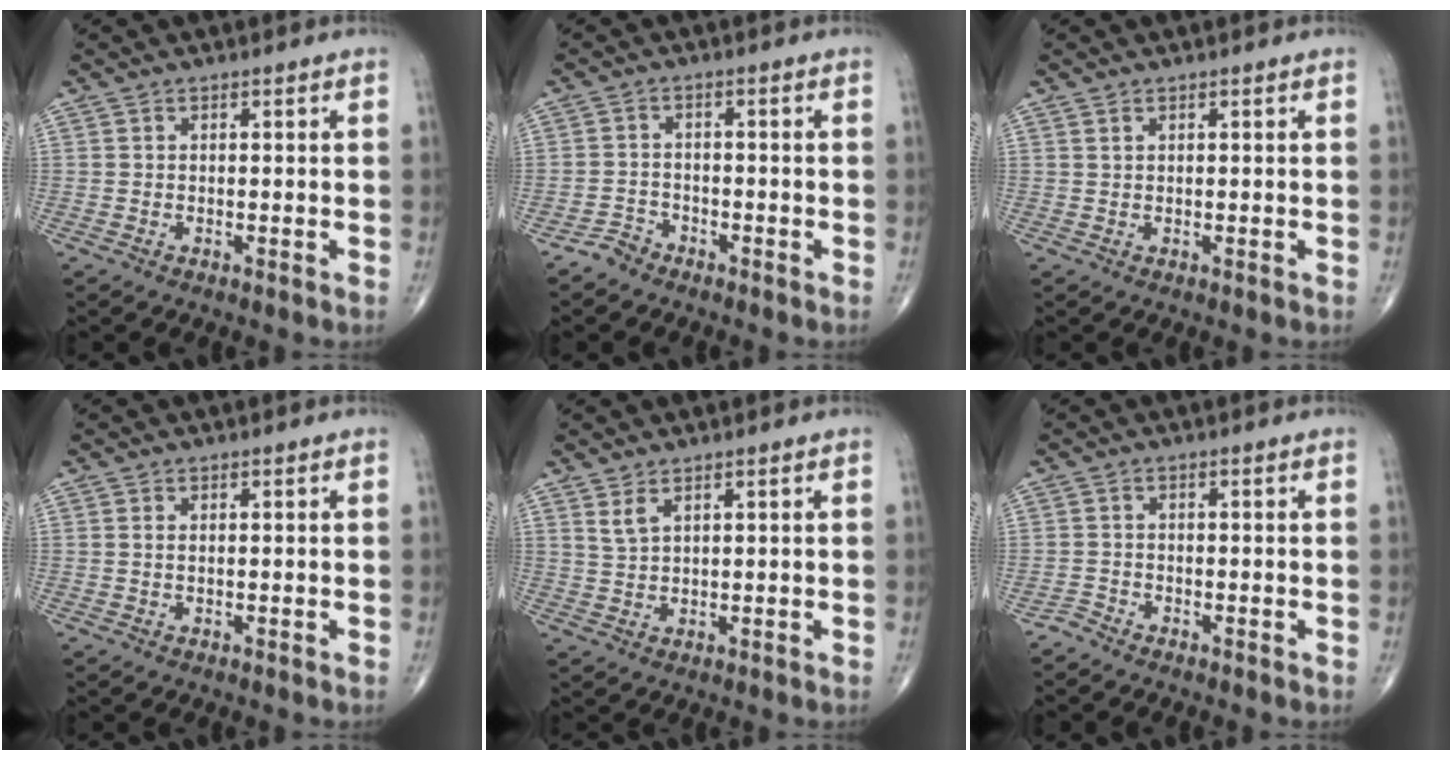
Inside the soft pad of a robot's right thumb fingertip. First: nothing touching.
{"total": 2.7, "force": [-2.3, 1.4, 0.0], "torque": [0.005, 0.010, -0.046]}
{"total": 0.6, "force": [0.4, 0.3, 0.3], "torque": [-0.006, 0.001, 0.009]}
{"total": 0.8, "force": [0.2, 0.4, 0.7], "torque": [-0.016, 0.002, 0.006]}
{"total": 2.5, "force": [1.7, 0.9, 1.7], "torque": [-0.036, -0.008, 0.041]}
{"total": 1.3, "force": [-1.3, 0.3, -0.1], "torque": [0.002, -0.002, -0.030]}